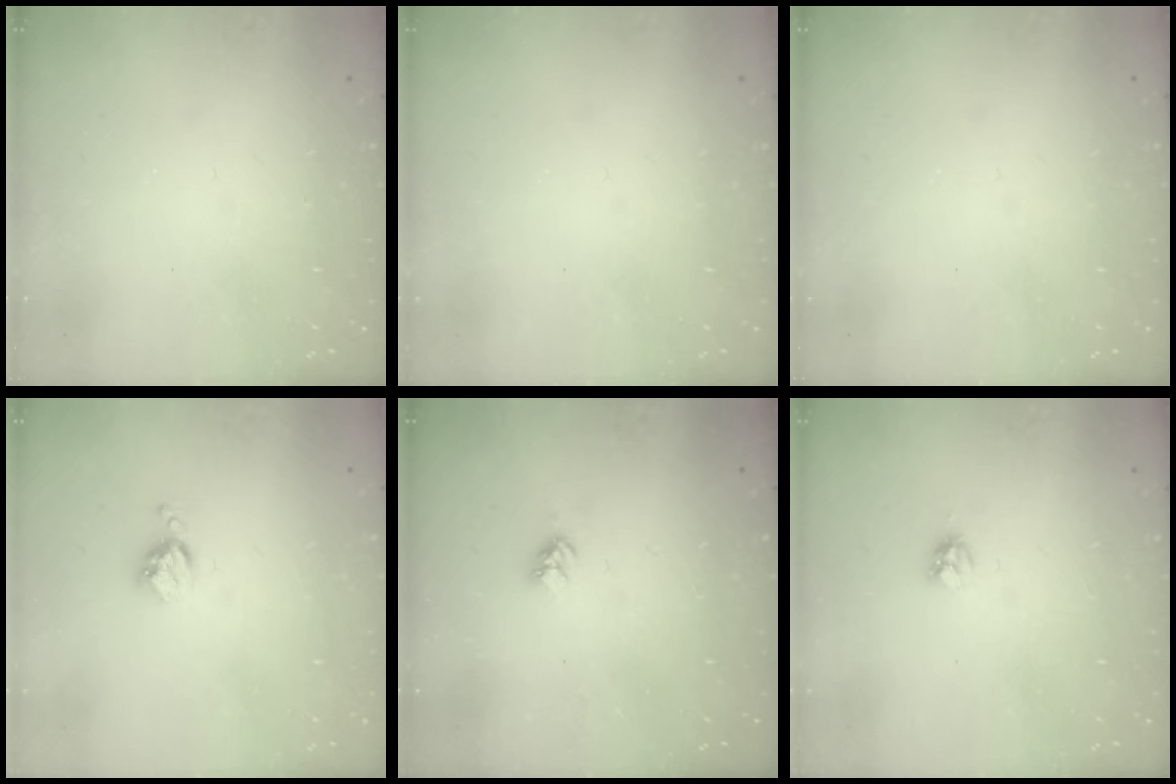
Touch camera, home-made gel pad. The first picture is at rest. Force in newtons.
{"total": 0.0}
{"total": 0.0}
{"total": 4.0, "press": 4.0, "slide": 0.5}
{"total": 3.3, "press": 3.3, "slide": 0.4}
{"total": 4.2, "press": 4.2, "slide": 0.5}